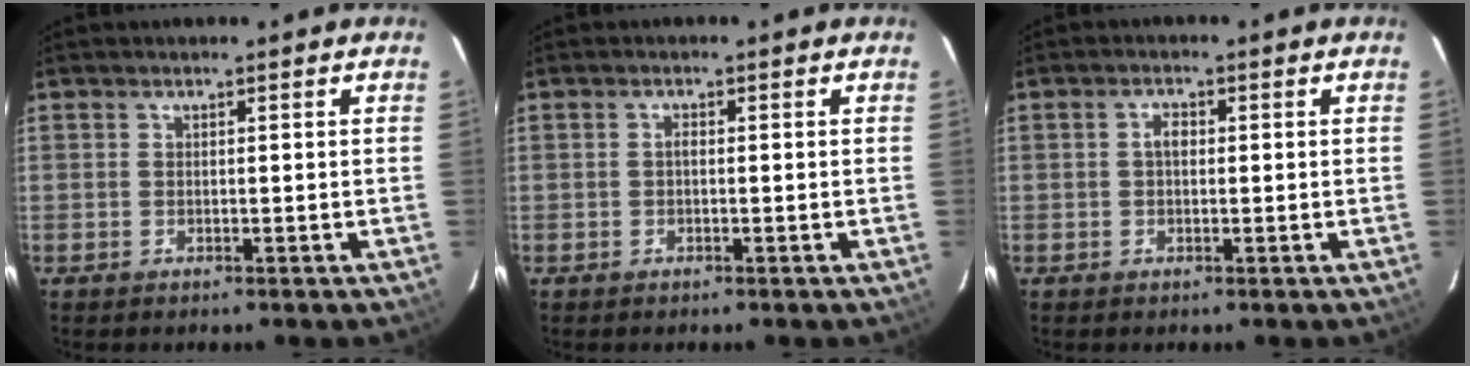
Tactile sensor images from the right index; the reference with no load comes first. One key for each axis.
{"total": 0.7, "fx": -0.2, "fy": 0.4, "fz": 0.6, "tx": -0.010, "ty": 0.005, "tz": -0.004}
{"total": 1.8, "fx": 0.1, "fy": 1.2, "fz": 1.4, "tx": -0.027, "ty": 0.008, "tz": -0.001}